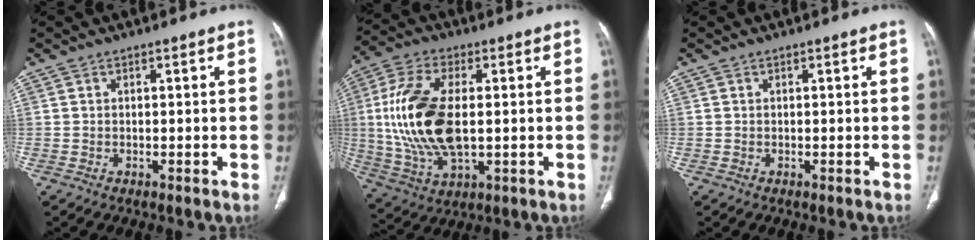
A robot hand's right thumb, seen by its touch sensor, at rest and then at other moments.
{"total": 18.1, "force": [0.6, 9.2, 15.6], "torque": [-0.331, -0.006, 0.016]}
{"total": 0.0}